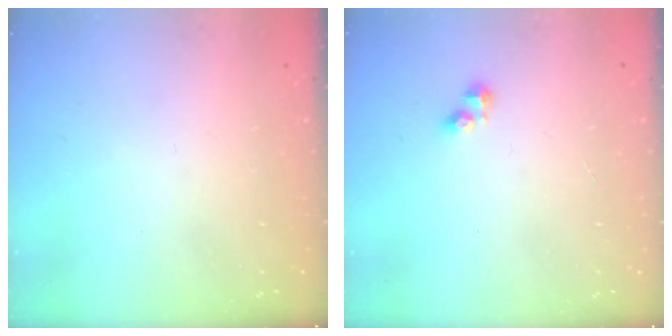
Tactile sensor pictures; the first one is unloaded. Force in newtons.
{"total": 2.1, "press": 2.1, "slide": 0.3}